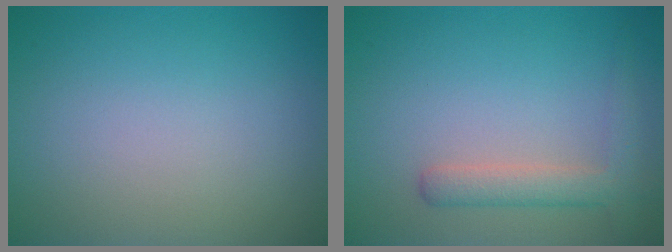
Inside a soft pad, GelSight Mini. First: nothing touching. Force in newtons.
{"total": 2.8, "press": 2.8, "slide": 0.2}